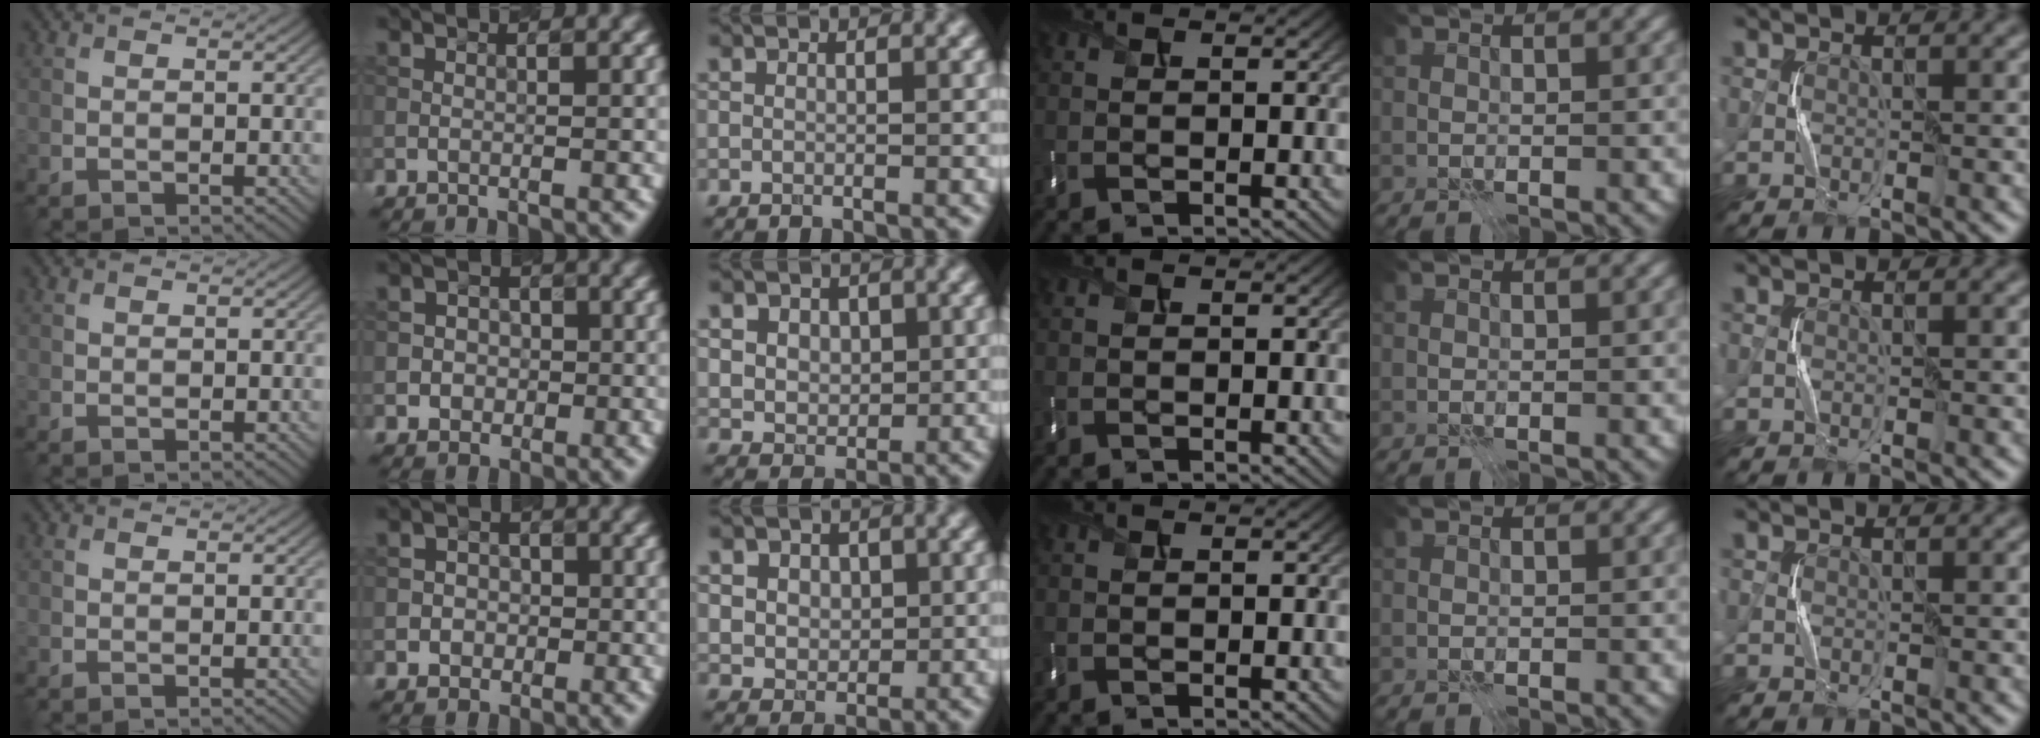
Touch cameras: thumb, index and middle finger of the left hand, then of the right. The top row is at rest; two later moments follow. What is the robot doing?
{"motion": "press", "object": "memory foam"}